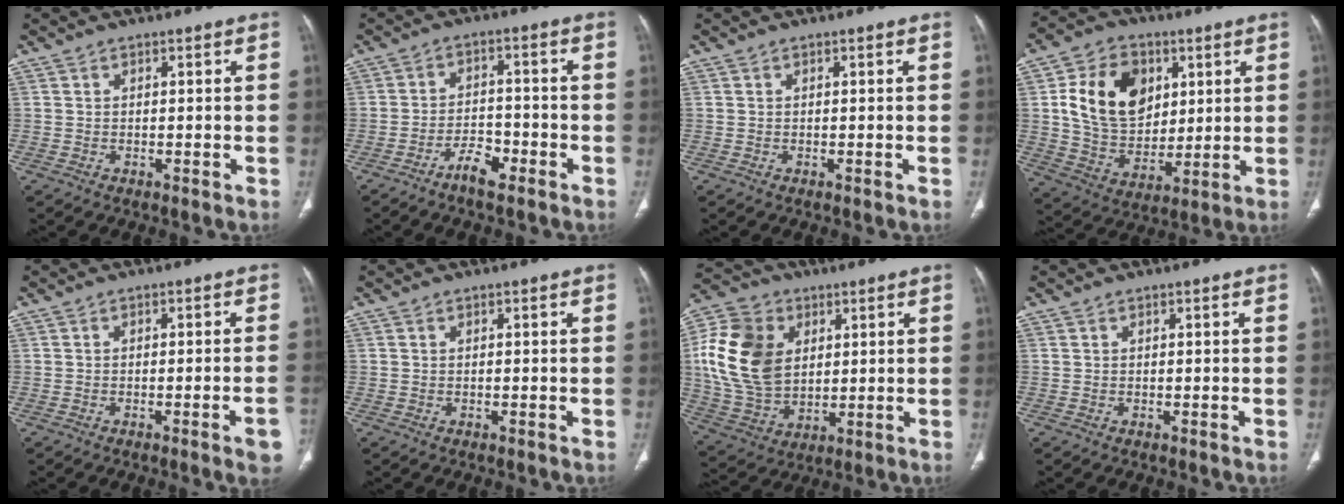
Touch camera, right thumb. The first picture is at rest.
{"total": 3.4, "force": [-2.5, 1.1, 1.9], "torque": [-0.038, 0.020, -0.045]}
{"total": 0.0}
{"total": 17.6, "force": [4.8, 12.9, 10.9], "torque": [-0.152, -0.012, 0.093]}
{"total": 4.6, "force": [-2.2, 0.4, 4.0], "torque": [-0.051, 0.009, -0.029]}
{"total": 0.0}
{"total": 19.0, "force": [4.2, 13.8, 12.4], "torque": [-0.230, -0.004, 0.085]}
{"total": 0.0}